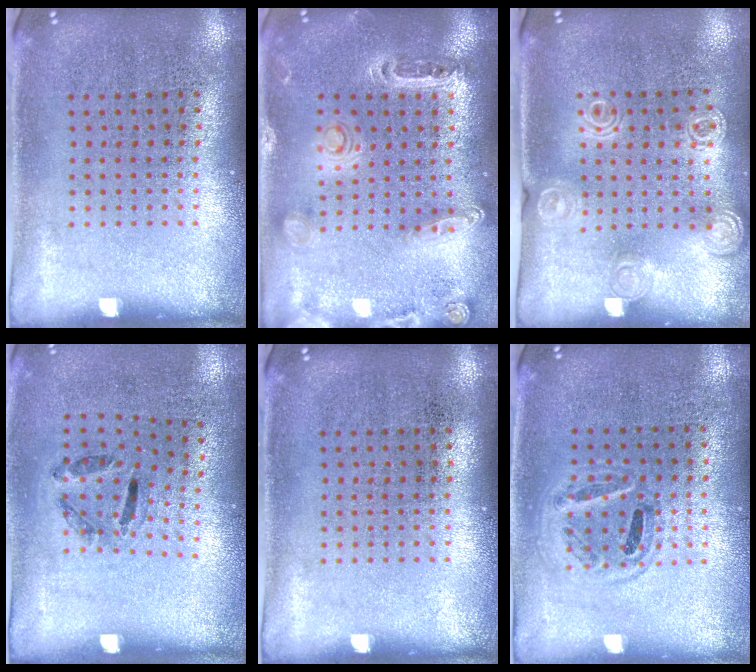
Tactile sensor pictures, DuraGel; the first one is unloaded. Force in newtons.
{"total": 1.4, "press": 1.3, "slide": 0.4}
{"total": 1.4, "press": 1.4, "slide": 0.1}
{"total": 1.3, "press": 0.6, "slide": 1.1}
{"total": 0.0}
{"total": 0.9, "press": 0.9, "slide": 0.3}